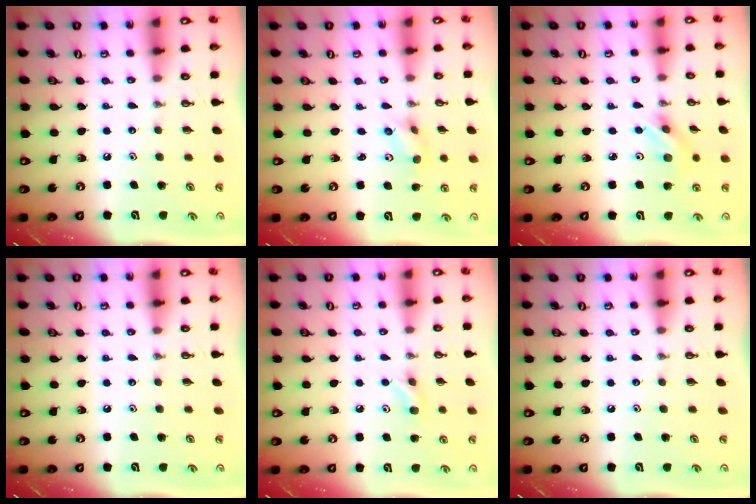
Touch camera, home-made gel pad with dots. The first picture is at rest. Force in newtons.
{"total": 2.3, "press": 2.2, "slide": 0.8}
{"total": 3.2, "press": 3.1, "slide": 0.4}
{"total": 0.0}
{"total": 4.7, "press": 4.5, "slide": 1.5}
{"total": 0.0}